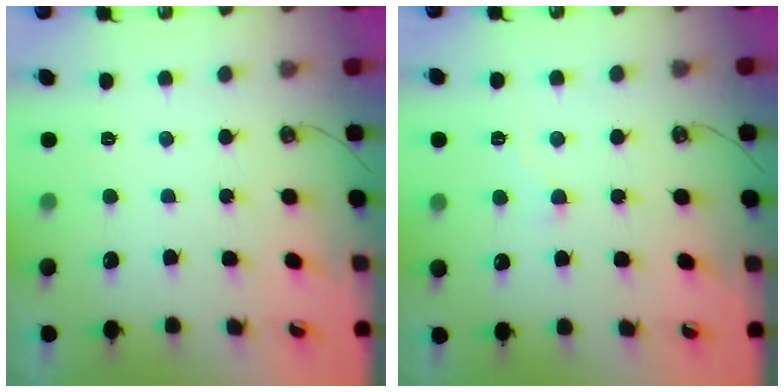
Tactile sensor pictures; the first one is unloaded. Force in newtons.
{"total": 2.7, "press": 2.7, "slide": 0.5}